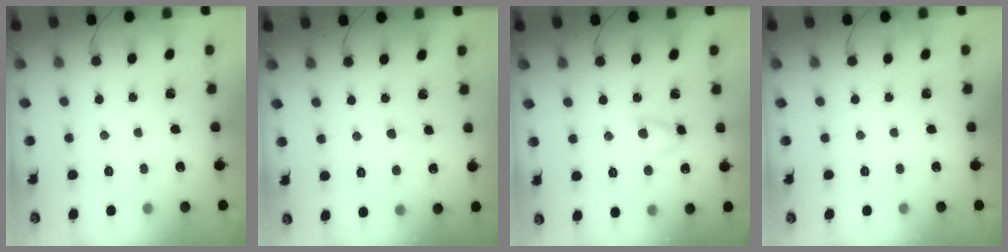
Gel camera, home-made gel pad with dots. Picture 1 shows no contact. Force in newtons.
{"total": 1.5, "press": 1.3, "slide": 0.8}
{"total": 4.1, "press": 4.1, "slide": 0.6}
{"total": 0.0}